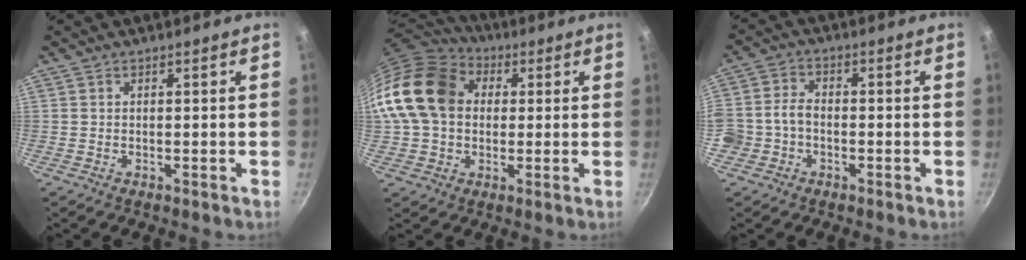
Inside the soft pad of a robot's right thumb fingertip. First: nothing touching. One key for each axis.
{"total": 18.0, "fx": 2.7, "fy": 14.0, "fz": 11.0, "tx": -0.192, "ty": 0.034, "tz": 0.036}
{"total": 5.6, "fx": -1.9, "fy": 4.5, "fz": 2.8, "tx": -0.046, "ty": 0.029, "tz": -0.044}